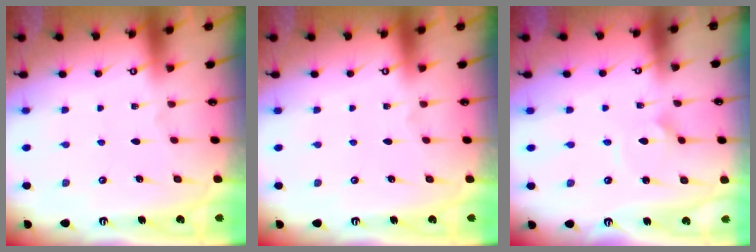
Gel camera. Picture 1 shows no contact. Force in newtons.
{"total": 0.0}
{"total": 2.1, "press": 2.1, "slide": 0.1}